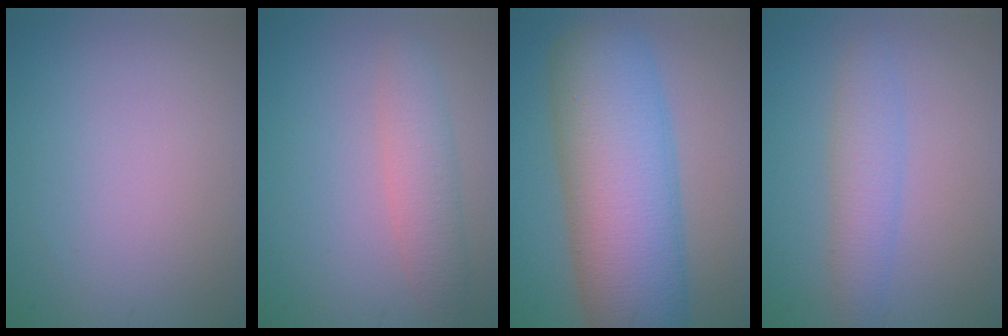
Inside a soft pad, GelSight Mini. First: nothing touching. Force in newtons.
{"total": 3.0, "press": 3.0, "slide": 0.1}
{"total": 12.6, "press": 12.6, "slide": 0.4}
{"total": 2.7, "press": 2.7, "slide": 0.1}